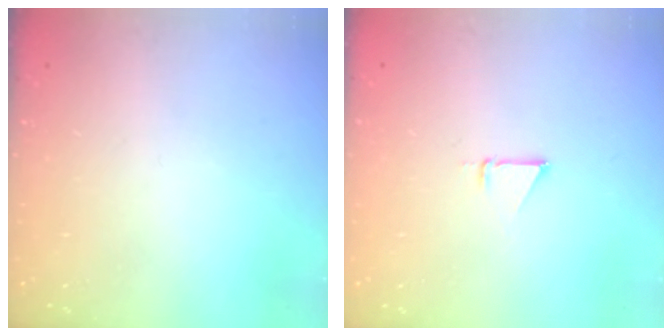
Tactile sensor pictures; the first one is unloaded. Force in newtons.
{"total": 2.5, "press": 2.5, "slide": 0.1}